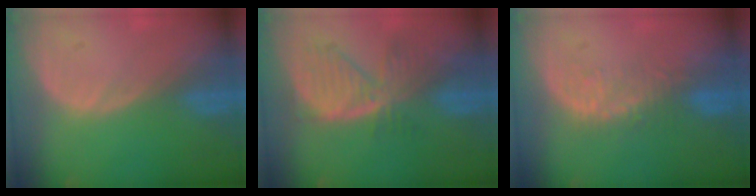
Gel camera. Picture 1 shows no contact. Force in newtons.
{"total": 7.7, "press": 6.8, "slide": 3.4}
{"total": 4.3, "press": 4.0, "slide": 1.6}